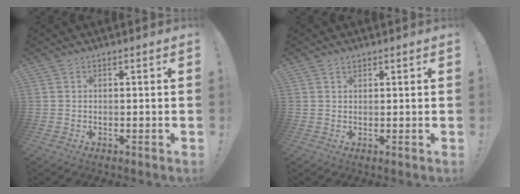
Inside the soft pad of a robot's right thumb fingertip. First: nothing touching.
{"total": 1.2, "force": [1.0, 0.5, 0.4], "torque": [-0.003, -0.006, 0.019]}